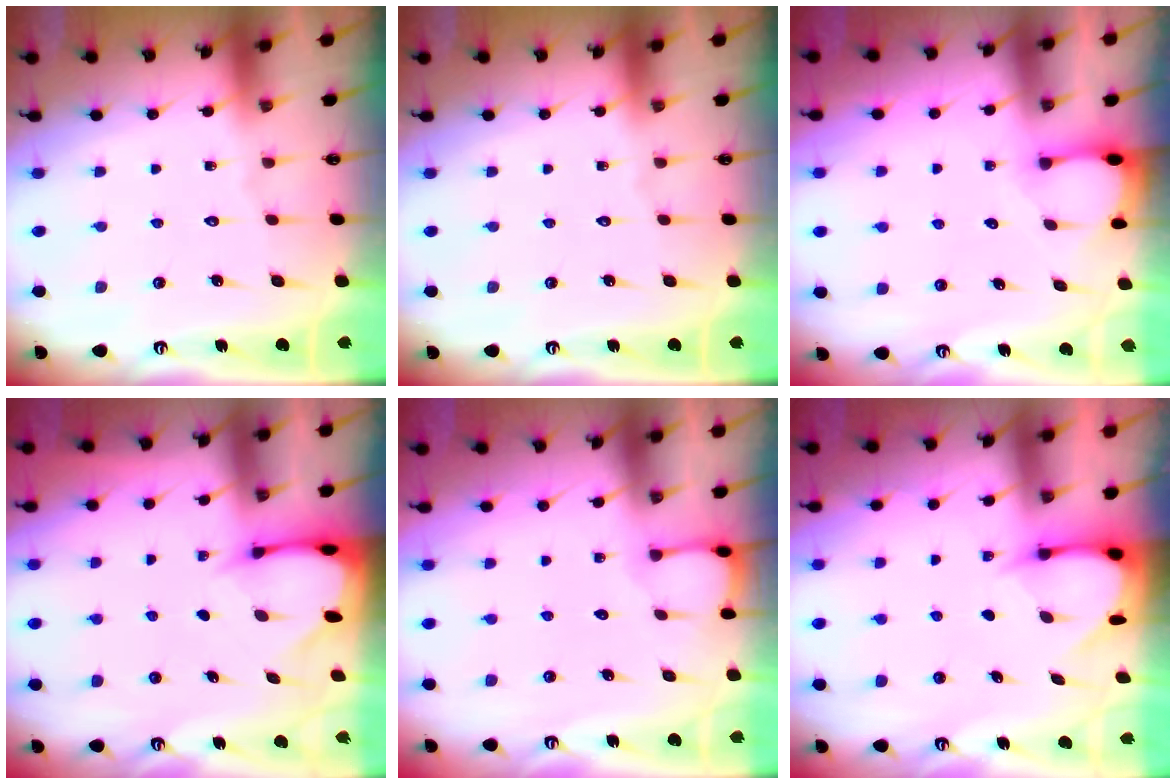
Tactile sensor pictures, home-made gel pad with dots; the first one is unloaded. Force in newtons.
{"total": 0.0}
{"total": 2.0, "press": 1.9, "slide": 0.3}
{"total": 3.0, "press": 3.0, "slide": 0.3}
{"total": 2.1, "press": 2.1, "slide": 0.2}
{"total": 3.8, "press": 3.8, "slide": 0.3}